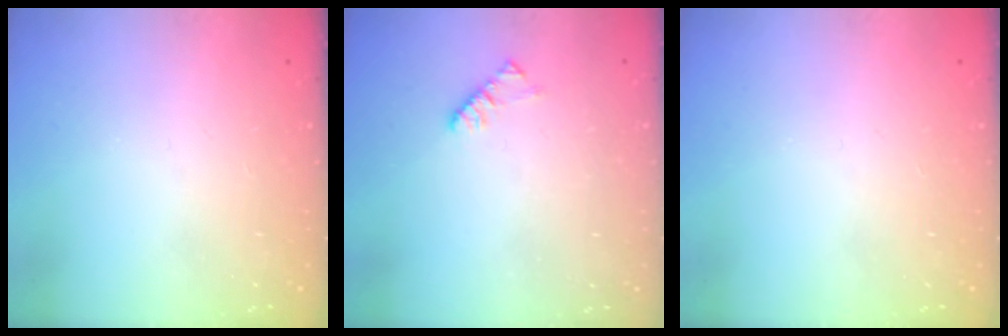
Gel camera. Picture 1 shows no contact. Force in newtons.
{"total": 4.5, "press": 4.5, "slide": 0.5}
{"total": 0.0}